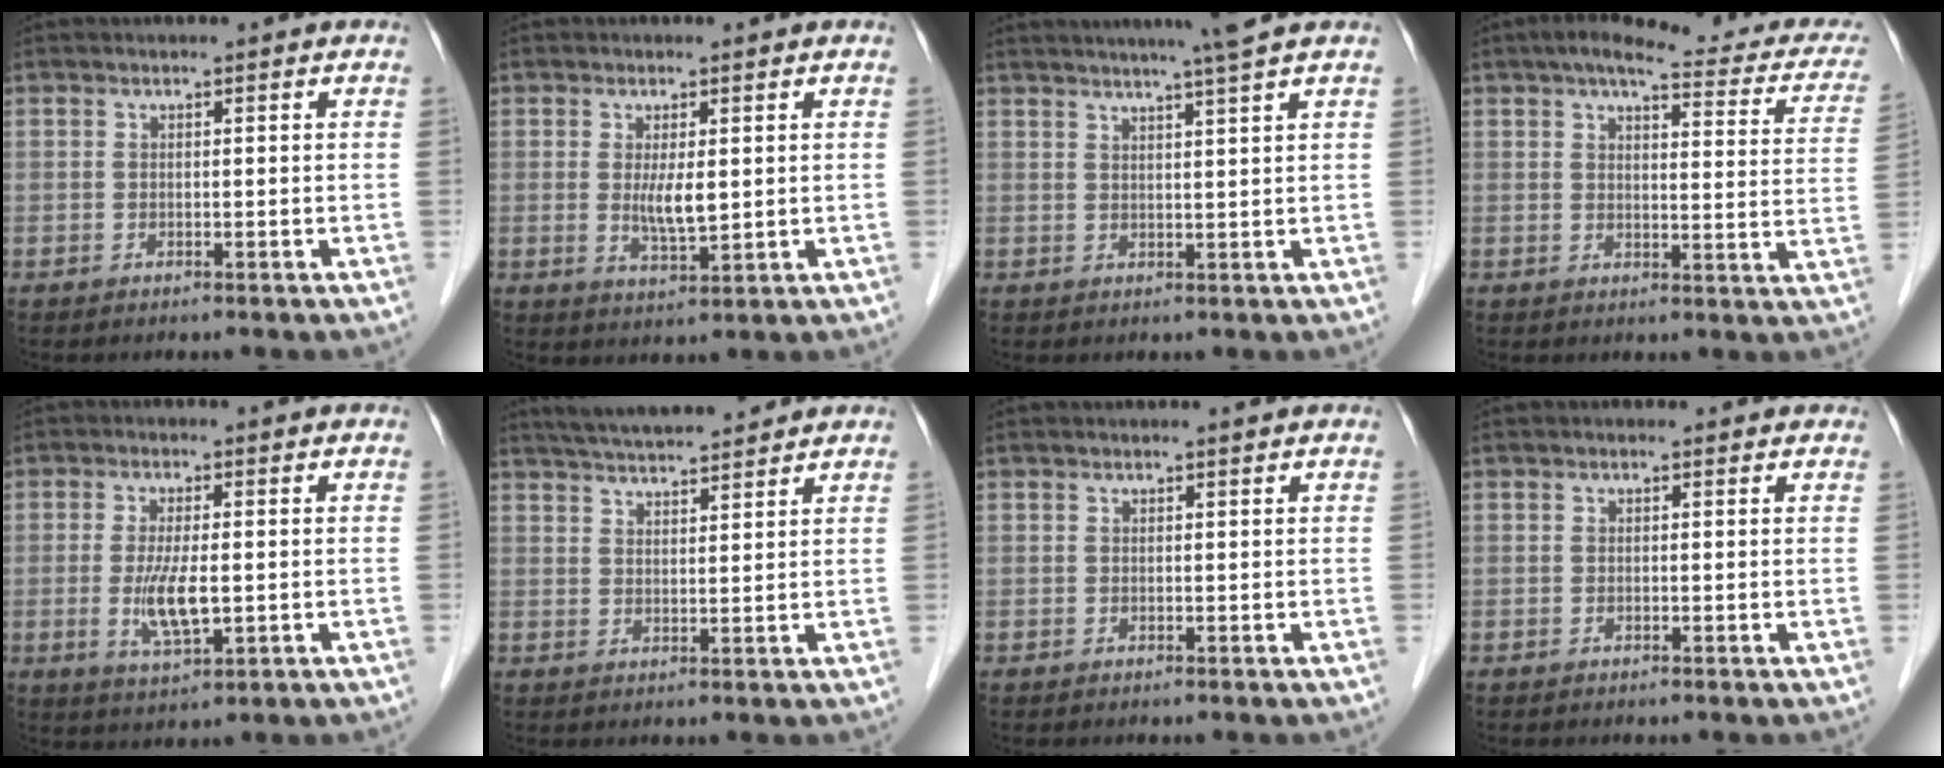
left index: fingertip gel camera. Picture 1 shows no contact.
{"total": 4.0, "force": [0.4, 0.9, 3.9], "torque": [-0.075, -0.010, 0.012]}
{"total": 7.0, "force": [5.7, -1.5, 3.8], "torque": [-0.055, 0.005, 0.073]}
{"total": 19.4, "force": [16.2, 4.3, 9.9], "torque": [-0.112, 0.006, 0.176]}
{"total": 6.0, "force": [-0.8, 1.5, 5.7], "torque": [-0.119, -0.012, -0.011]}
{"total": 9.9, "force": [9.2, 0.8, 3.8], "torque": [-0.065, 0.024, 0.142]}
{"total": 0.7, "force": [0.6, -0.1, 0.2], "torque": [-0.010, -0.001, 0.012]}
{"total": 0.9, "force": [0.6, 0.6, 0.1], "torque": [-0.004, 0.005, 0.001]}